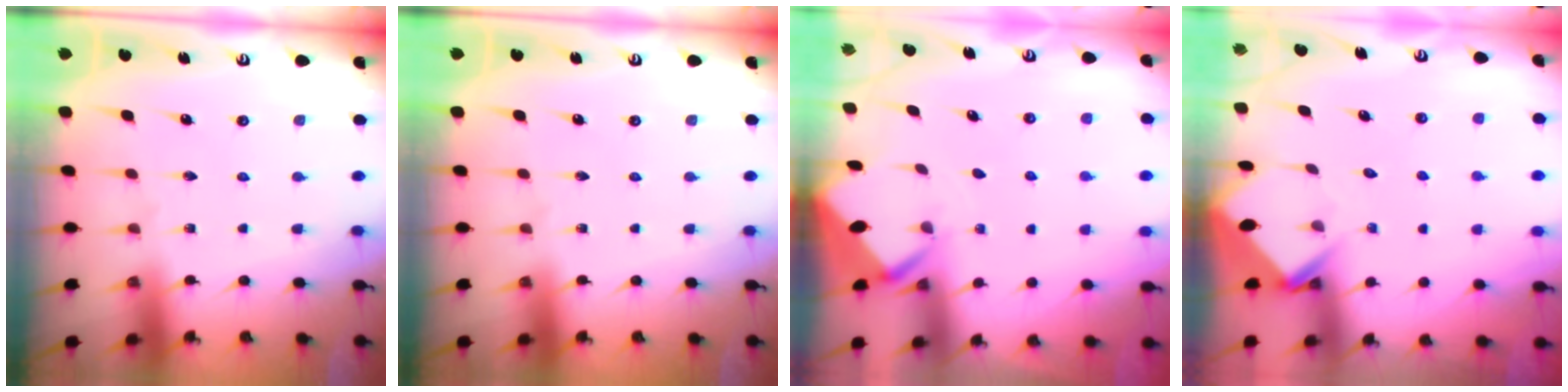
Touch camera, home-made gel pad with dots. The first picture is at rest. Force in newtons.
{"total": 0.0}
{"total": 2.4, "press": 2.4, "slide": 0.1}
{"total": 4.0, "press": 4.0, "slide": 0.2}